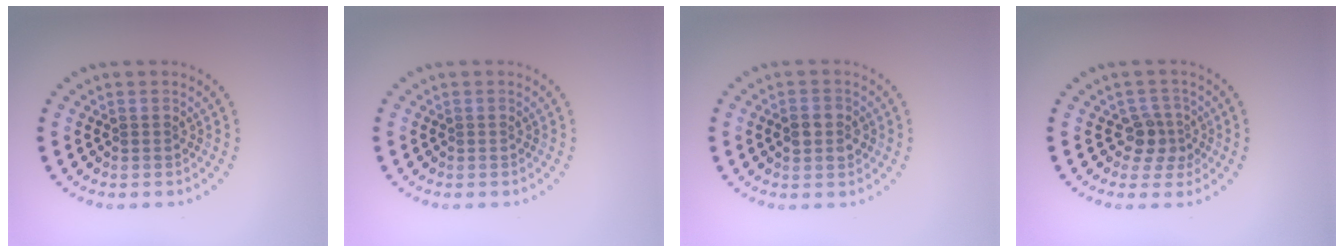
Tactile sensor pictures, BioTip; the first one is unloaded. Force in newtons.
{"total": 0.0}
{"total": 2.0, "press": 1.9, "slide": 0.3}
{"total": 2.4, "press": 1.8, "slide": 1.5}